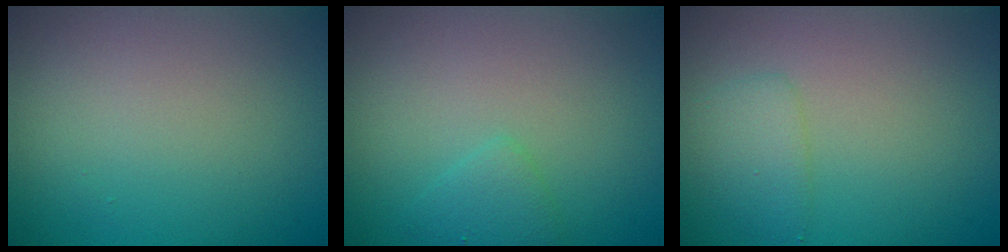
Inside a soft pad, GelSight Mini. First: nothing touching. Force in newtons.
{"total": 1.5, "press": 1.5, "slide": 0.1}
{"total": 1.7, "press": 1.7, "slide": 0.1}